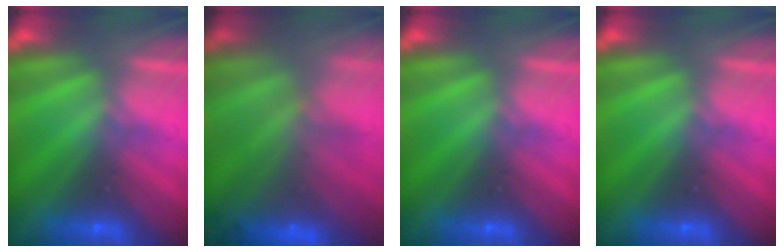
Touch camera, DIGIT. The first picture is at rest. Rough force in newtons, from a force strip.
{"total": 9.8}
{"total": 0.0}
{"total": 0.0}